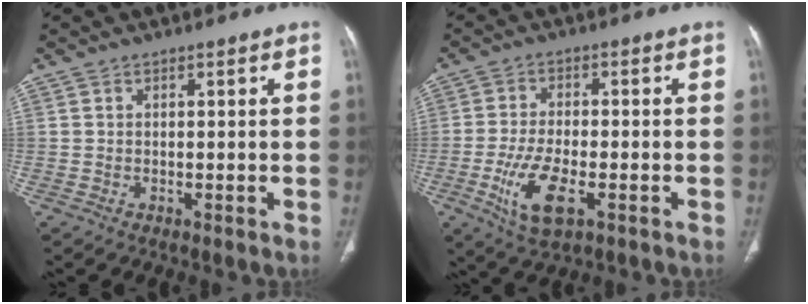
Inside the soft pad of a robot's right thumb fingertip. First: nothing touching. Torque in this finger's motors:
{"motor_torque": [-0.06, 0.31, 1.15, 0.06, 0.11]}